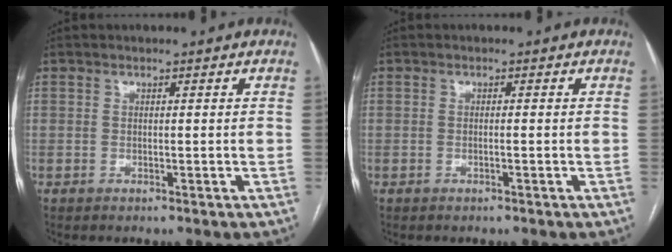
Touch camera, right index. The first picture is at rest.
{"total": 0.7, "force": [-0.3, -0.1, 0.6], "torque": [-0.012, 0.002, -0.004]}